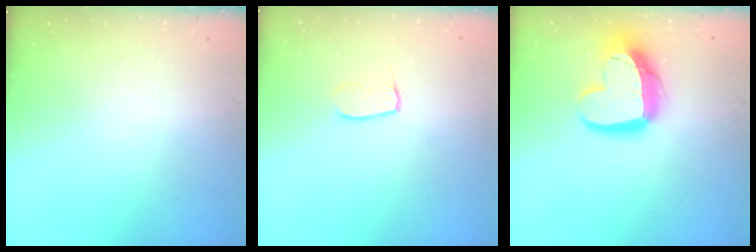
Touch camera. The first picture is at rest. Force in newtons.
{"total": 4.2, "press": 4.2, "slide": 0.4}
{"total": 18.9, "press": 18.8, "slide": 1.5}